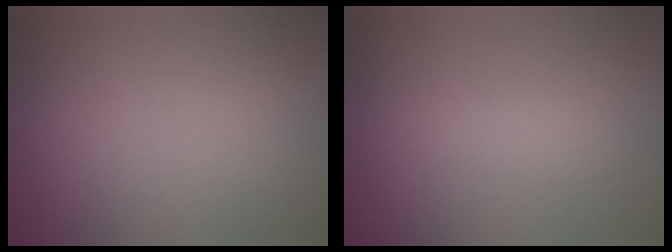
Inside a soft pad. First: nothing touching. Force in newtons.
{"total": 1.5, "press": 1.5, "slide": 0.0}